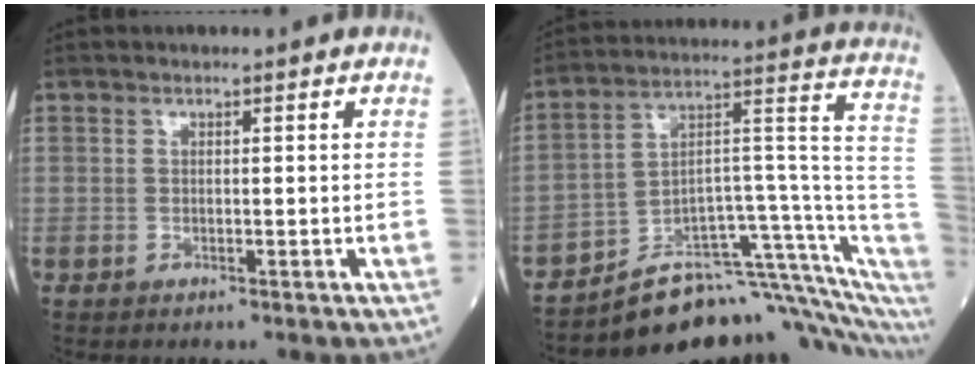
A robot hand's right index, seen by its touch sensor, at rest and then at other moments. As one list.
[{"total": 17.2, "force": [-14.5, 3.1, 8.7], "torque": [-0.055, 0.086, -0.208]}]